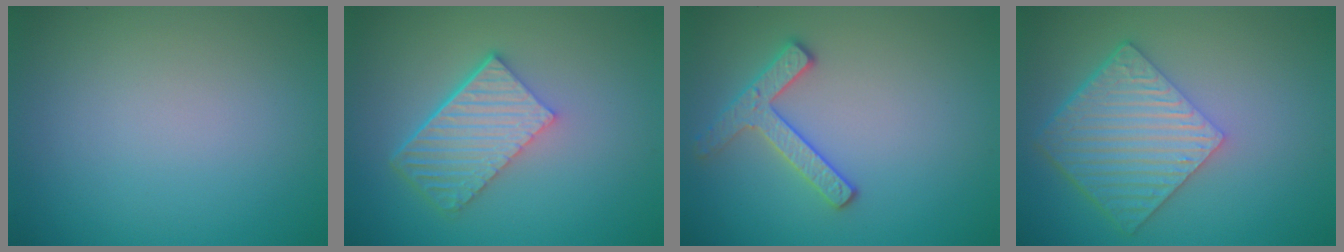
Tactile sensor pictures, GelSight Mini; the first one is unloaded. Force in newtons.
{"total": 5.7, "press": 3.9, "slide": 4.1}
{"total": 2.5, "press": 2.5, "slide": 0.4}
{"total": 7.0, "press": 4.9, "slide": 5.0}